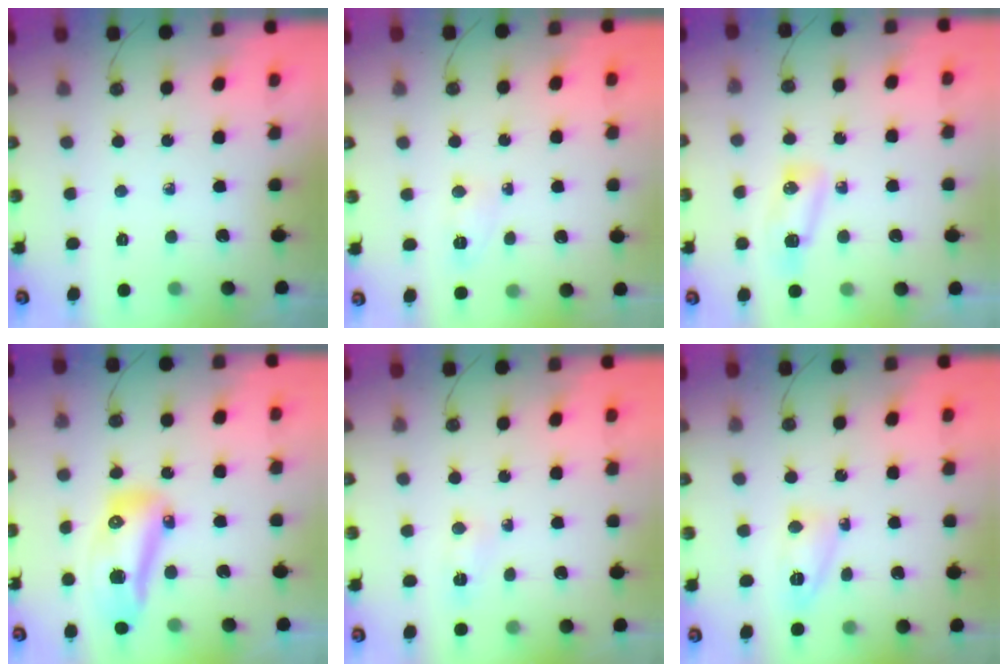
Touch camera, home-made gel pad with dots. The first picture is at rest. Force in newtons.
{"total": 5.1, "press": 5.1, "slide": 0.8}
{"total": 6.3, "press": 6.3, "slide": 0.7}
{"total": 18.8, "press": 15.6, "slide": 10.4}
{"total": 3.8, "press": 3.7, "slide": 0.5}
{"total": 7.6, "press": 7.6, "slide": 0.7}